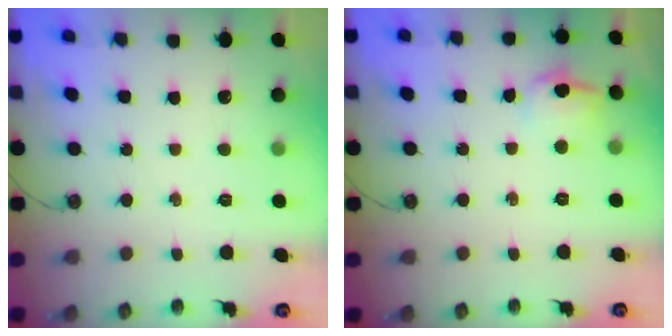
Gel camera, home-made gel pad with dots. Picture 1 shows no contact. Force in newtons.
{"total": 8.0, "press": 7.9, "slide": 1.4}